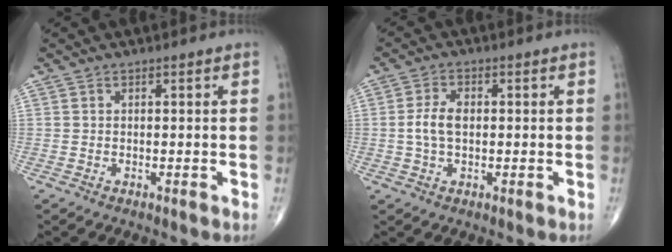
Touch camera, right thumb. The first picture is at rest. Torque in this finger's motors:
{"motor_torque": [0.00, -0.02, 0.47, -0.01, 0.25]}